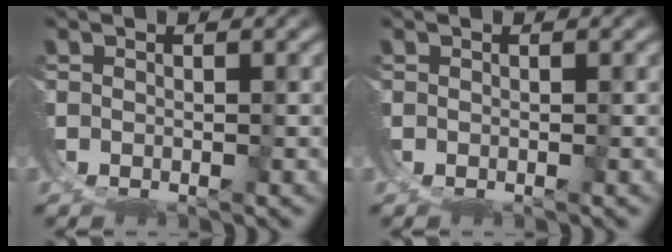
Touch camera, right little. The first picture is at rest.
{"total": 0.0}